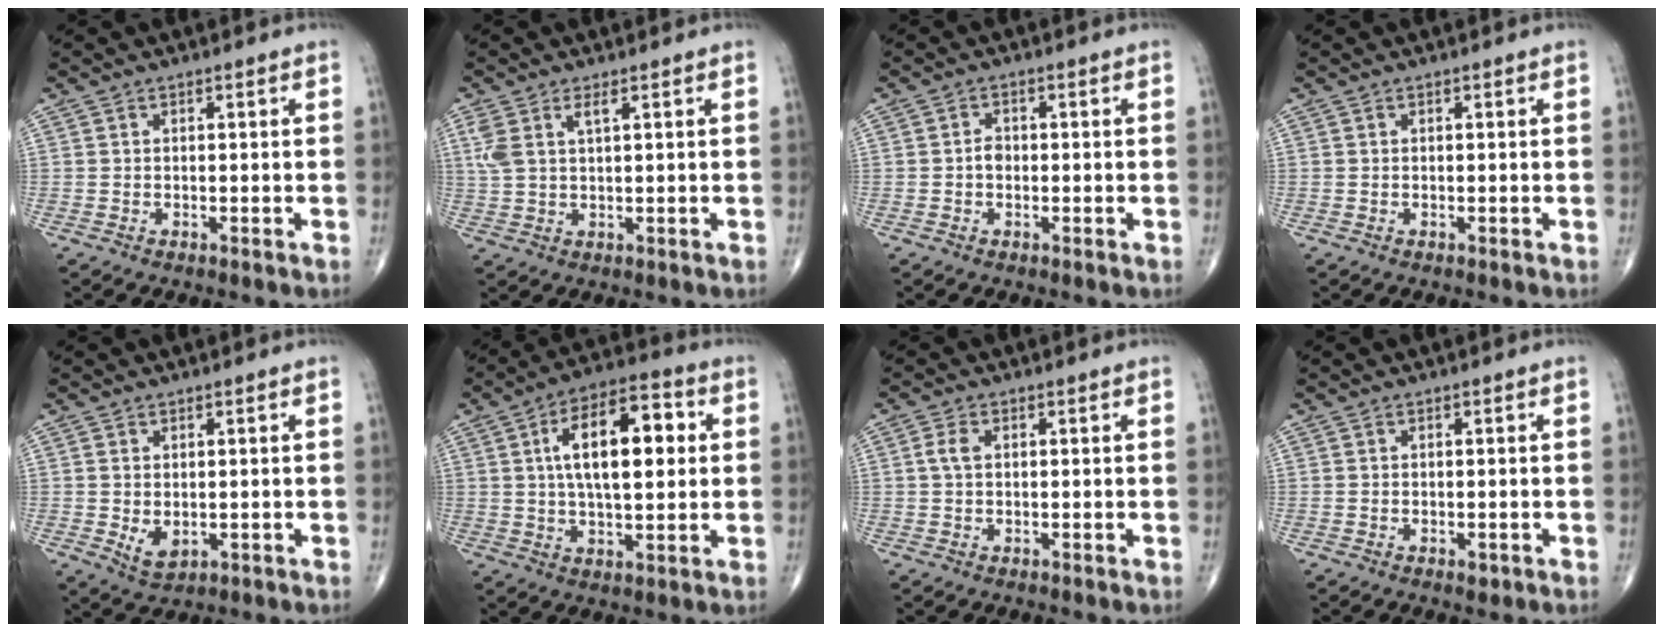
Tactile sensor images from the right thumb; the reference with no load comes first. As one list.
[{"total": 4.7, "force": [2.0, 1.7, 3.8], "torque": [-0.100, 0.004, 0.048]}, {"total": 1.8, "force": [-0.3, 1.4, 1.1], "torque": [-0.010, 0.005, -0.009]}, {"total": 0.0}, {"total": 3.7, "force": [-0.3, 2.4, 2.8], "torque": [-0.042, -0.009, 0.007]}, {"total": 15.8, "force": [2.9, 7.1, 13.8], "torque": [-0.207, 0.014, 0.043]}, {"total": 2.4, "force": [0.4, 1.4, 1.9], "torque": [-0.046, 0.007, 0.007]}, {"total": 1.1, "force": [-0.4, 0.6, 0.8], "torque": [-0.007, -0.001, -0.003]}]